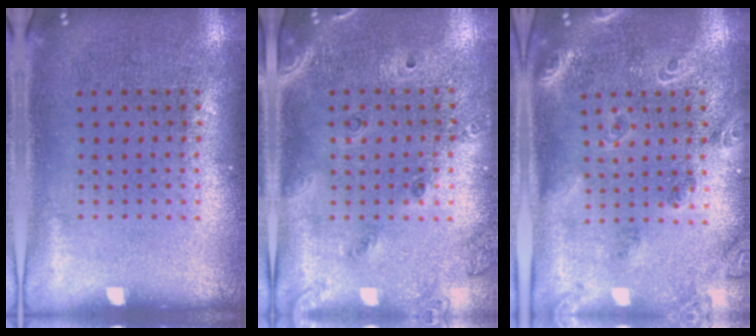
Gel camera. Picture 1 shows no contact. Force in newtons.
{"total": 1.5, "press": 1.3, "slide": 0.7}
{"total": 1.8, "press": 1.7, "slide": 0.8}